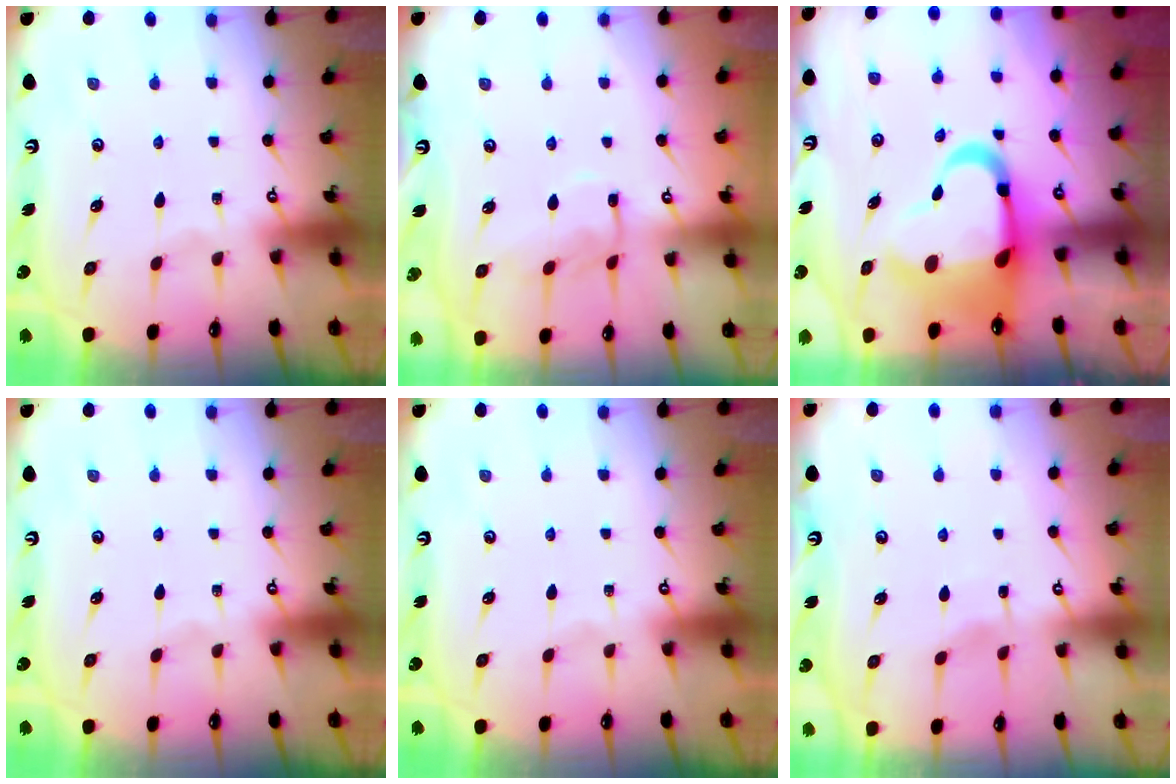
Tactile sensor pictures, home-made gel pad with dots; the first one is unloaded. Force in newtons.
{"total": 8.9, "press": 8.9, "slide": 0.7}
{"total": 13.1, "press": 13.0, "slide": 2.0}
{"total": 0.0}
{"total": 0.0}
{"total": 2.6, "press": 2.6, "slide": 0.3}